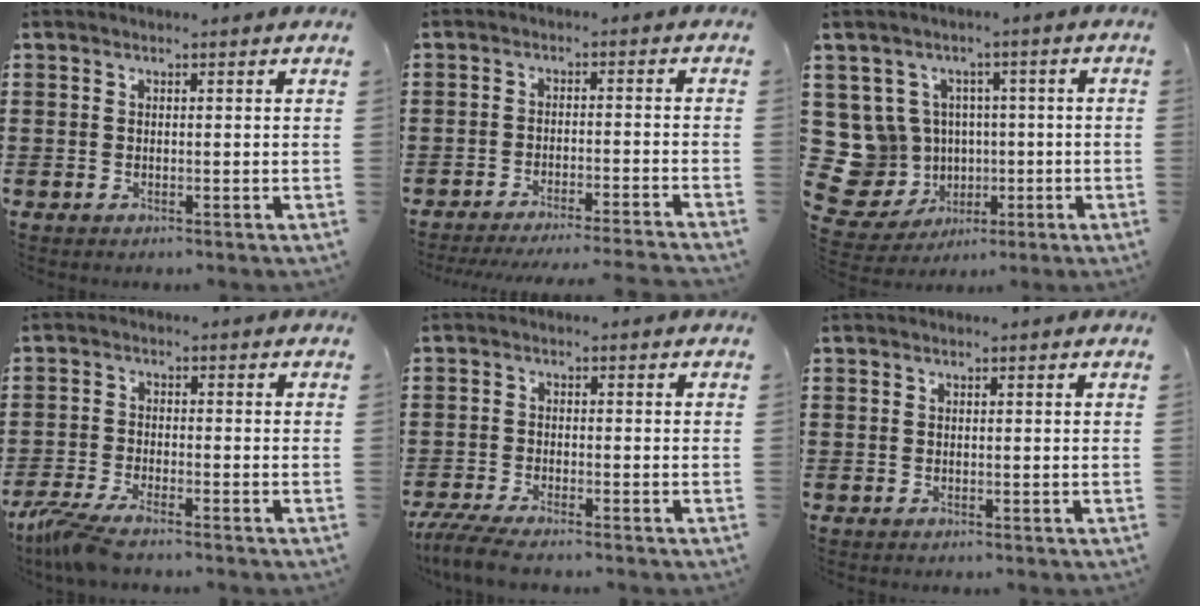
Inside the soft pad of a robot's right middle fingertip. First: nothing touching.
{"total": 3.4, "force": [-3.2, -0.5, 0.9], "torque": [-0.016, -0.006, -0.064]}
{"total": 10.3, "force": [-0.1, 9.8, 3.1], "torque": [-0.127, -0.008, 0.001]}
{"total": 4.3, "force": [-3.6, 0.2, 2.4], "torque": [-0.076, -0.022, -0.076]}
{"total": 4.2, "force": [-3.8, 0.3, 1.7], "torque": [-0.057, -0.019, -0.080]}
{"total": 0.0}